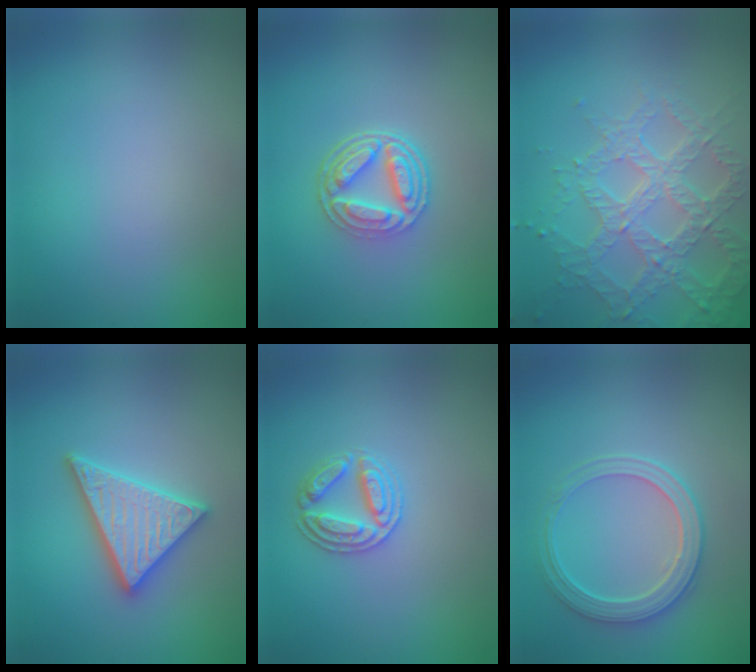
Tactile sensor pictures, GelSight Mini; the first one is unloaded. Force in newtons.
{"total": 4.8, "press": 3.8, "slide": 3.0}
{"total": 7.0, "press": 5.2, "slide": 4.7}
{"total": 4.7, "press": 4.6, "slide": 0.7}
{"total": 2.8, "press": 2.8, "slide": 0.2}
{"total": 3.7, "press": 3.3, "slide": 1.7}